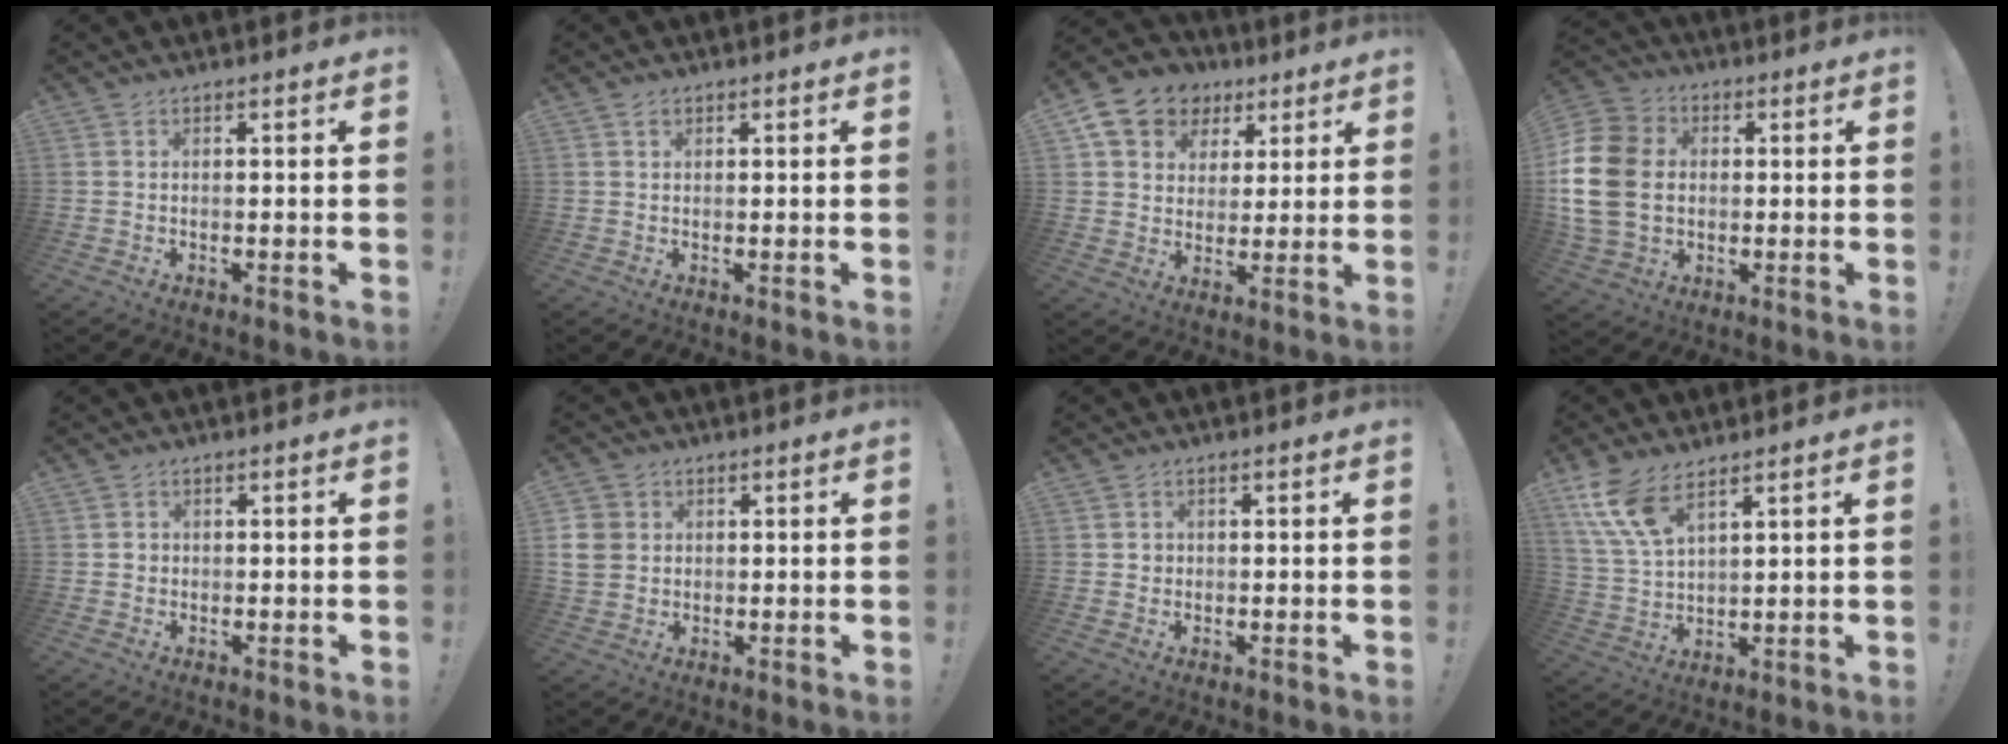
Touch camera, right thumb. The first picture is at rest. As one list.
[{"total": 1.1, "force": [0.7, 0.7, 0.3], "torque": [-0.004, 0.000, 0.013]}, {"total": 12.7, "force": [6.6, 9.9, 4.5], "torque": [-0.069, -0.038, 0.131]}, {"total": 18.2, "force": [1.0, 14.1, 11.5], "torque": [-0.231, 0.010, 0.025]}, {"total": 1.5, "force": [-0.1, 1.4, 0.3], "torque": [0.002, 0.001, -0.004]}, {"total": 6.1, "force": [1.1, 5.5, 2.5], "torque": [-0.046, 0.000, 0.022]}, {"total": 1.6, "force": [0.2, 1.6, 0.2], "torque": [0.003, -0.001, 0.002]}, {"total": 10.4, "force": [6.8, 4.0, 6.8], "torque": [-0.145, -0.028, 0.131]}]